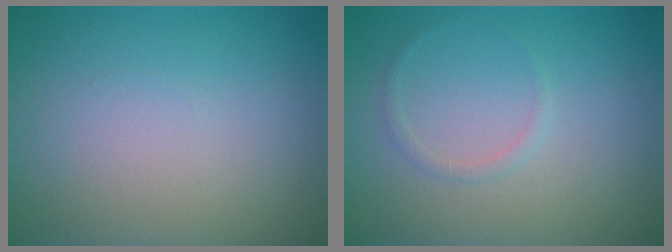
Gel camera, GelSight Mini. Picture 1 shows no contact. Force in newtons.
{"total": 0.8, "press": 0.8, "slide": 0.0}